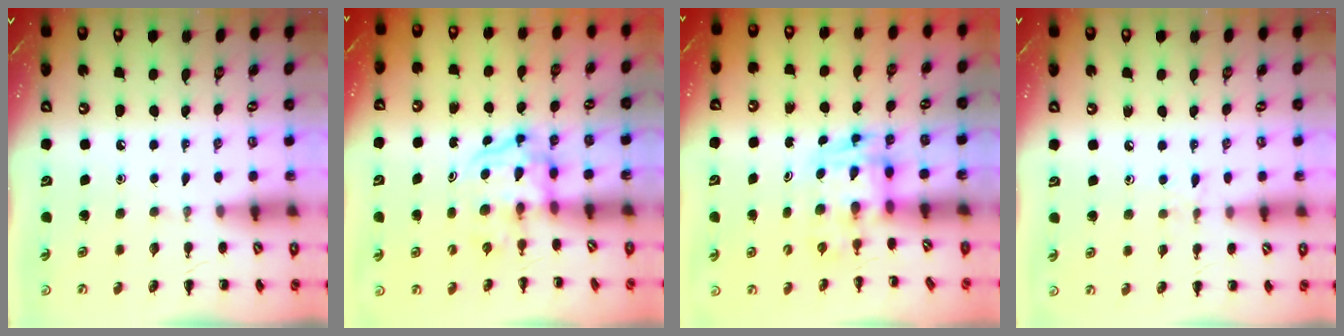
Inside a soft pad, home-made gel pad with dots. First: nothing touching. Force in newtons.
{"total": 3.8, "press": 3.8, "slide": 0.5}
{"total": 3.6, "press": 3.5, "slide": 0.6}
{"total": 5.7, "press": 5.3, "slide": 2.2}